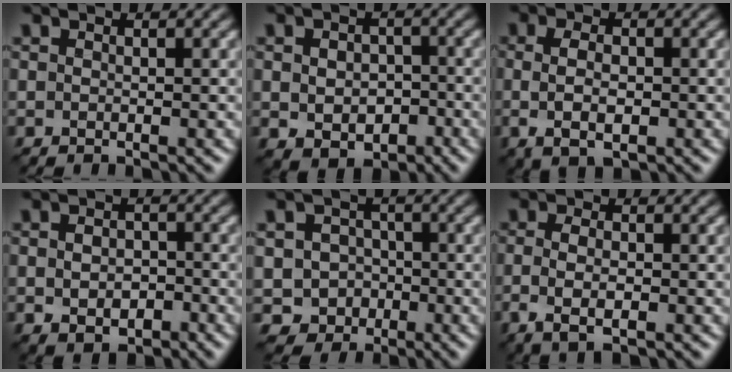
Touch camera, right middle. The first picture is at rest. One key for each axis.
{"total": 4.3, "fx": -1.1, "fy": 3.3, "fz": 2.6, "tx": -0.034, "ty": -0.009, "tz": -0.013}
{"total": 3.2, "fx": -0.4, "fy": 1.6, "fz": 2.7, "tx": -0.063, "ty": -0.004, "tz": -0.001}
{"total": 3.0, "fx": -1.0, "fy": 2.1, "fz": 1.9, "tx": -0.020, "ty": -0.002, "tz": -0.017}
{"total": 3.6, "fx": -1.2, "fy": 3.3, "fz": 0.6, "tx": 0.010, "ty": 0.003, "tz": -0.031}
{"total": 2.7, "fx": -0.8, "fy": 1.2, "fz": 2.3, "tx": -0.061, "ty": -0.004, "tz": -0.010}